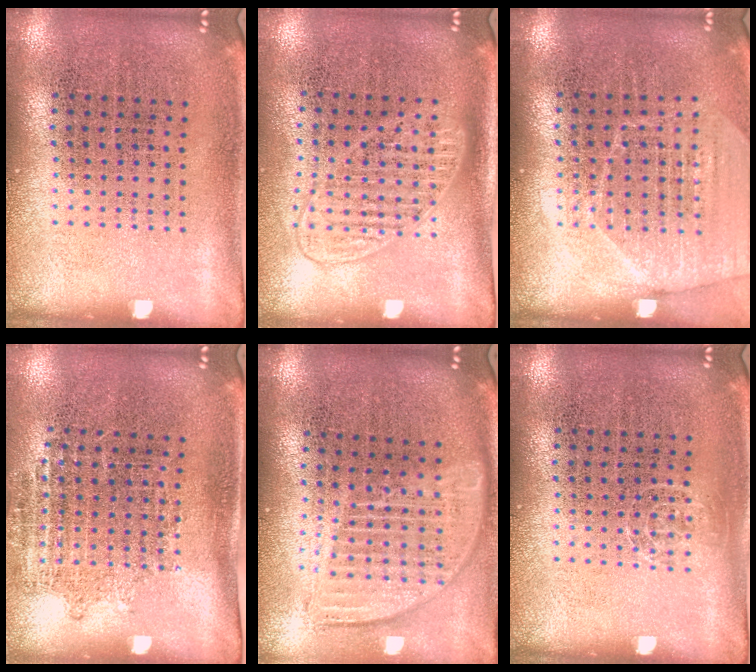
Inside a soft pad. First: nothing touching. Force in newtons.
{"total": 1.4, "press": 1.2, "slide": 0.7}
{"total": 1.6, "press": 1.5, "slide": 0.3}
{"total": 1.1, "press": 0.9, "slide": 0.7}
{"total": 1.8, "press": 1.5, "slide": 1.0}
{"total": 0.6, "press": 0.5, "slide": 0.4}